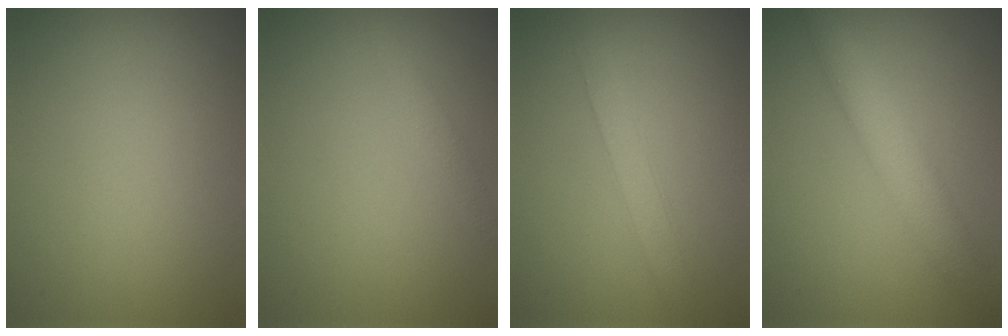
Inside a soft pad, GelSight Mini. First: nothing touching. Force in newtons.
{"total": 1.5, "press": 1.4, "slide": 0.0}
{"total": 2.0, "press": 2.0, "slide": 0.1}
{"total": 4.2, "press": 4.2, "slide": 0.2}